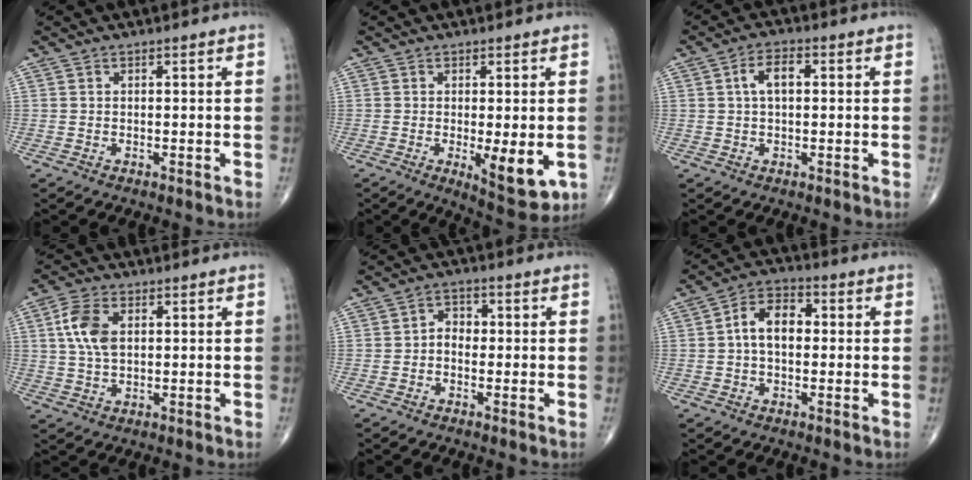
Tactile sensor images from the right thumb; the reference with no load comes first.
{"total": 8.7, "force": [-1.8, 2.9, 8.0], "torque": [-0.108, -0.022, -0.021]}
{"total": 4.9, "force": [0.8, 2.6, 4.1], "torque": [-0.072, 0.015, 0.008]}
{"total": 7.4, "force": [1.6, 4.3, 5.8], "torque": [-0.120, 0.005, 0.031]}
{"total": 3.5, "force": [-0.4, 2.7, 2.2], "torque": [-0.014, 0.018, -0.019]}
{"total": 7.9, "force": [0.3, 5.1, 6.1], "torque": [-0.090, 0.026, -0.005]}